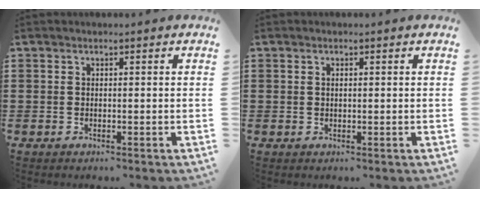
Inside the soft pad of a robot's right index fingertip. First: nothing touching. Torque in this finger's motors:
{"motor_torque": [-0.76, 1.38, -0.02, -0.01]}